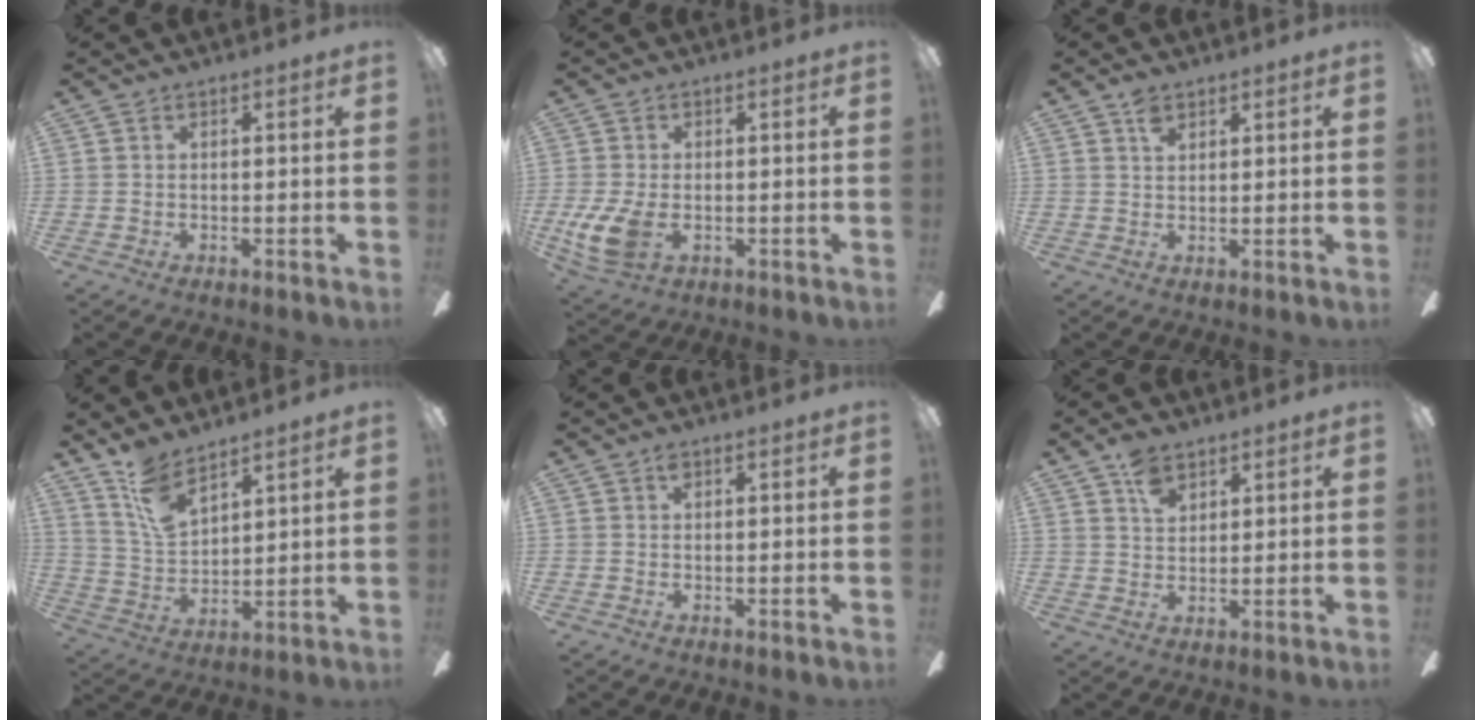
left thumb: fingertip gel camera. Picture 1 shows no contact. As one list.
[{"total": 8.5, "force": [-1.7, 5.2, 6.4], "torque": [-0.145, -0.010, -0.031]}, {"total": 3.2, "force": [2.2, 1.7, 1.5], "torque": [-0.027, -0.003, 0.040]}, {"total": 10.0, "force": [7.8, 3.9, 4.9], "torque": [-0.110, -0.034, 0.148]}, {"total": 1.1, "force": [0.6, 0.6, 0.6], "torque": [-0.014, 0.003, 0.011]}, {"total": 5.7, "force": [3.7, 3.4, 2.7], "torque": [-0.048, -0.005, 0.068]}]